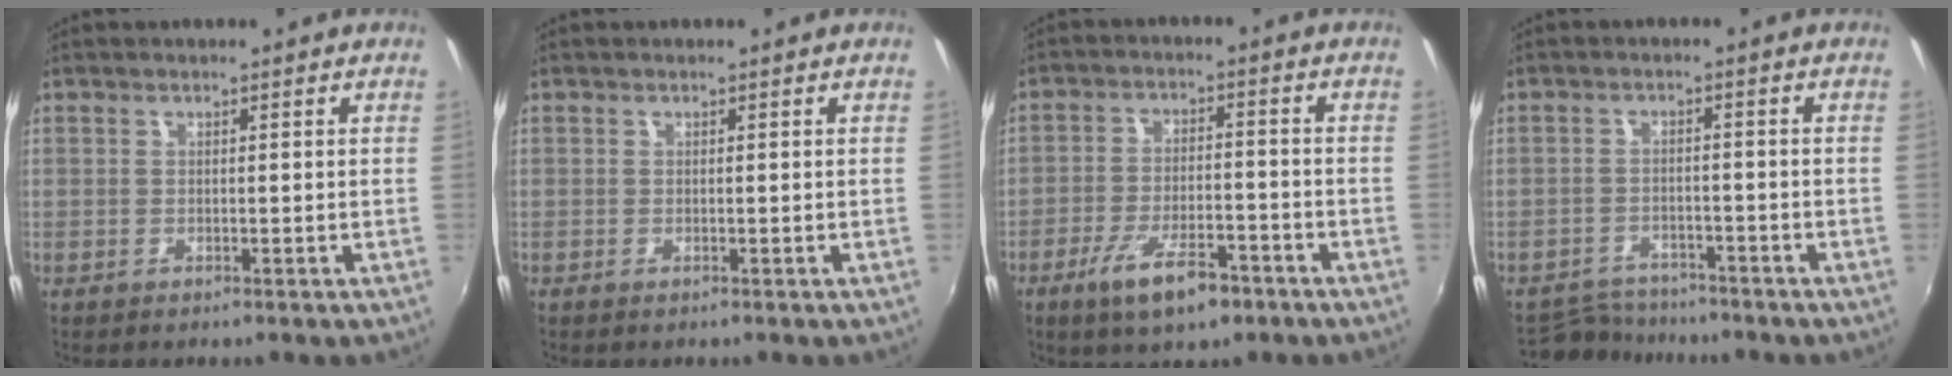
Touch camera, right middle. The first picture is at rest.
{"total": 0.0}
{"total": 9.8, "force": [-6.0, 3.4, 6.9], "torque": [-0.148, -0.016, -0.101]}
{"total": 6.4, "force": [-6.0, 2.2, 0.6], "torque": [-0.029, 0.002, -0.099]}